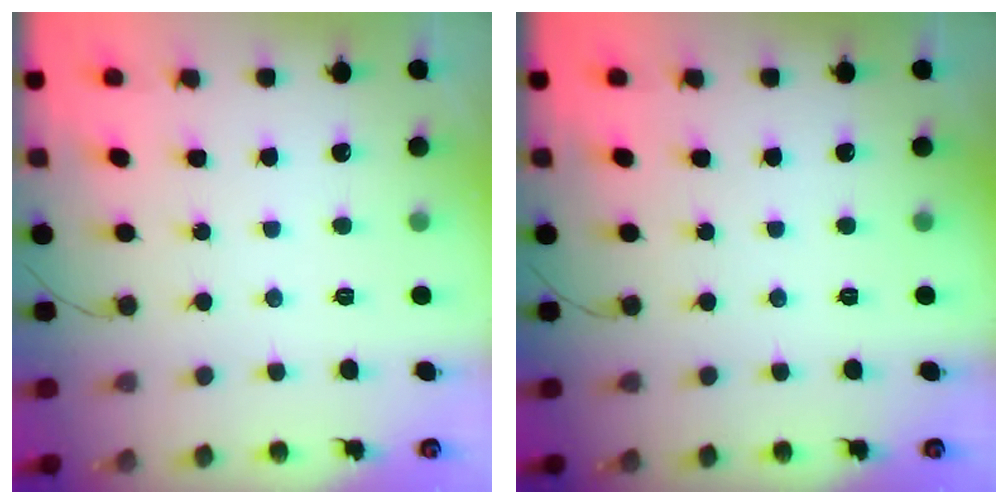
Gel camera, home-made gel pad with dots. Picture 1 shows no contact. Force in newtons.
{"total": 0.0}